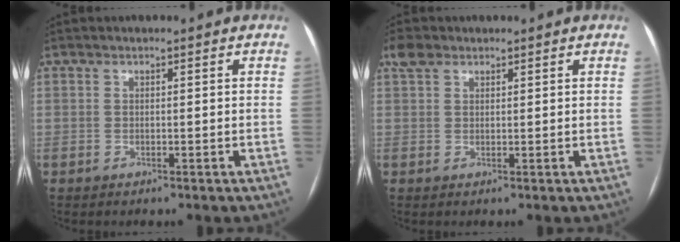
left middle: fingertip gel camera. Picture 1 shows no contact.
{"total": 2.5, "force": [1.7, 1.4, 1.0], "torque": [-0.025, 0.018, 0.036]}